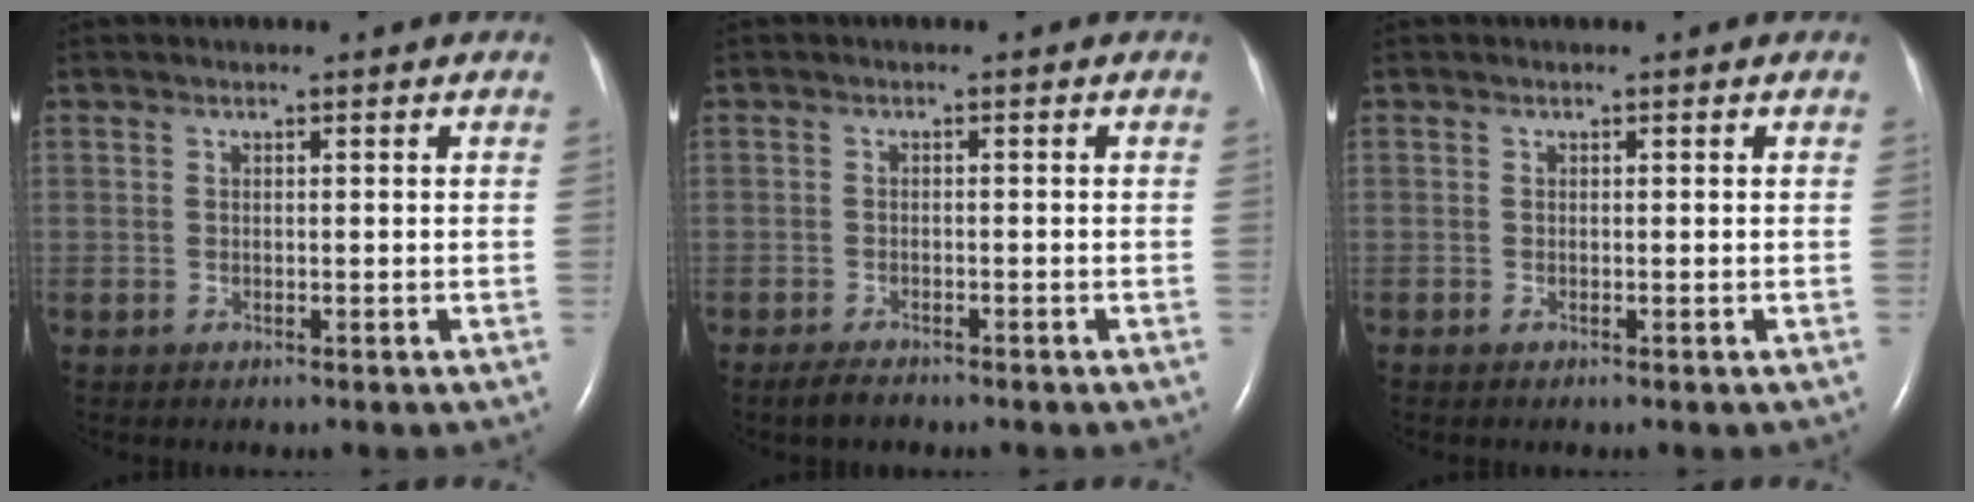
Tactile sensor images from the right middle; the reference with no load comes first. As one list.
[{"total": 2.2, "force": [-1.8, 0.6, 1.0], "torque": [-0.029, -0.005, -0.029]}, {"total": 0.0}]